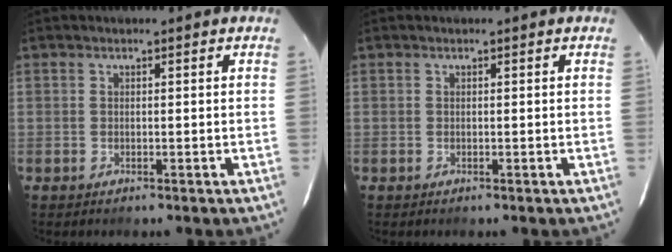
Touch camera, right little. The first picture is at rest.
{"total": 0.0}